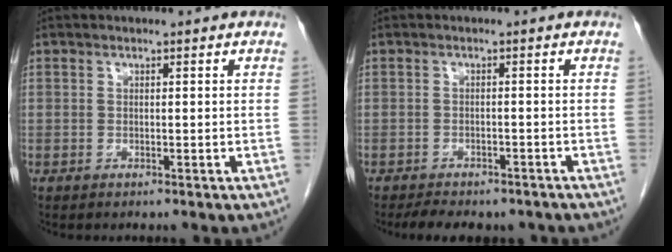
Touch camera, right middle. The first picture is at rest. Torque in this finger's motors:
{"motor_torque": [0.57, -0.43, 0.12, 0.06]}